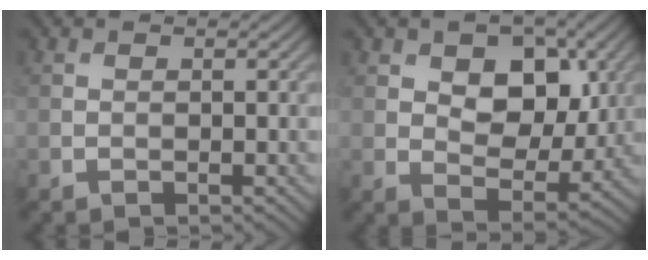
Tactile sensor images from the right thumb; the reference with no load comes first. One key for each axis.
{"total": 8.5, "fx": 2.7, "fy": 5.6, "fz": 5.8, "tx": -0.095, "ty": -0.006, "tz": 0.041}